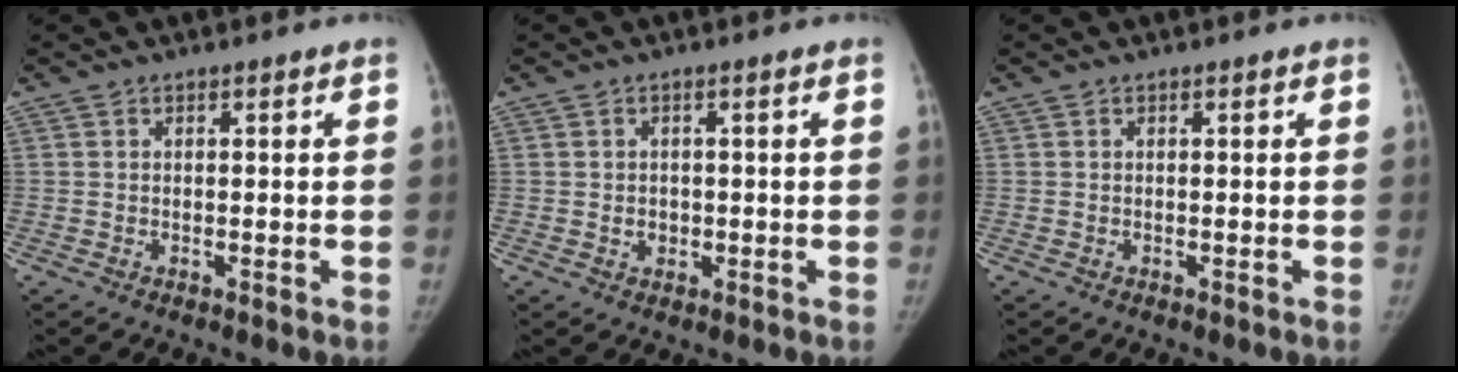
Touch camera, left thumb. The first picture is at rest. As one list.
[{"total": 1.9, "force": [-0.3, 1.7, 0.7], "torque": [0.005, 0.005, -0.003]}, {"total": 0.0}]